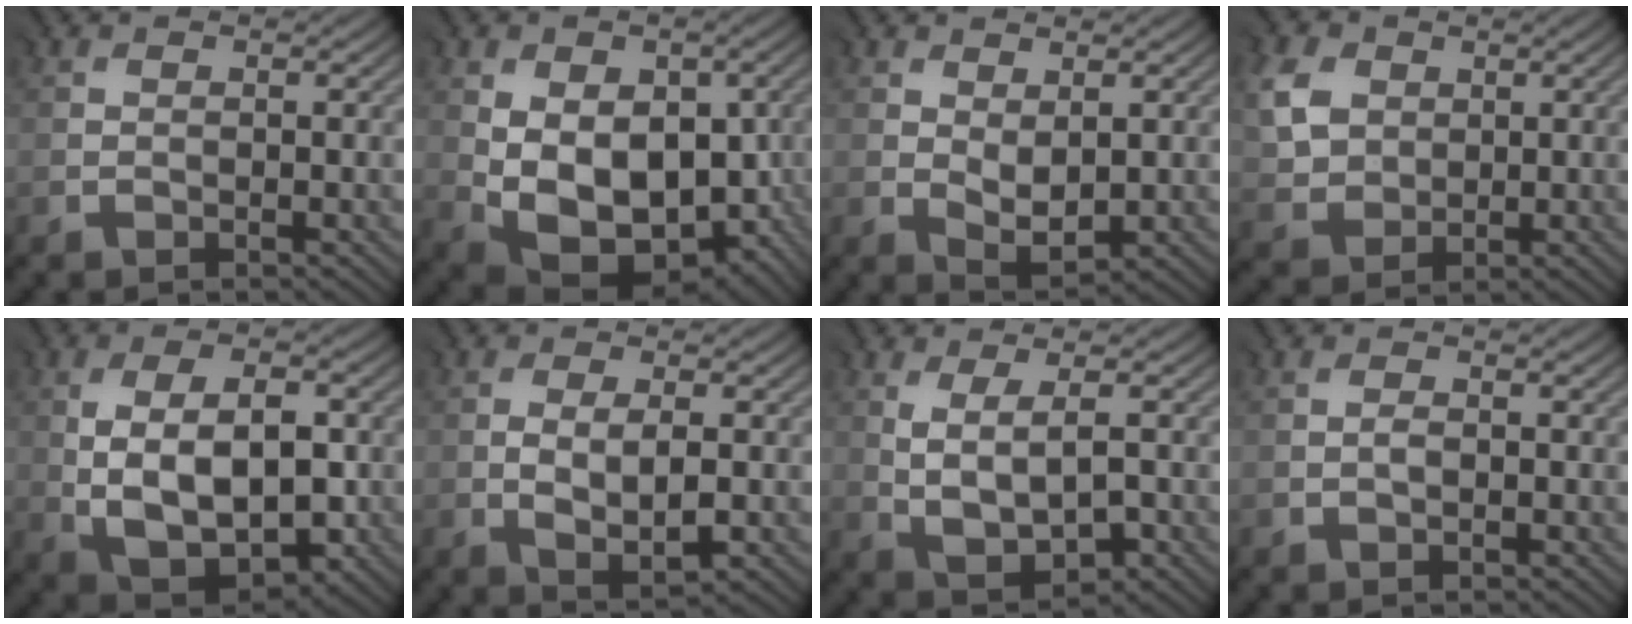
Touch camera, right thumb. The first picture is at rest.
{"total": 11.8, "force": [-1.0, 7.8, 8.8], "torque": [-0.157, -0.023, -0.006]}
{"total": 3.4, "force": [0.5, 2.0, 2.7], "torque": [-0.058, -0.007, 0.017]}
{"total": 5.5, "force": [1.9, 4.6, 2.3], "torque": [-0.085, 0.005, 0.036]}
{"total": 10.5, "force": [-0.5, 6.1, 8.6], "torque": [-0.163, -0.004, -0.002]}
{"total": 4.4, "force": [-0.6, 2.1, 3.8], "torque": [-0.077, -0.010, -0.005]}
{"total": 4.5, "force": [0.3, 1.9, 4.0], "torque": [-0.084, -0.005, 0.013]}
{"total": 0.6, "force": [-0.4, 0.3, 0.4], "torque": [-0.007, -0.001, -0.006]}